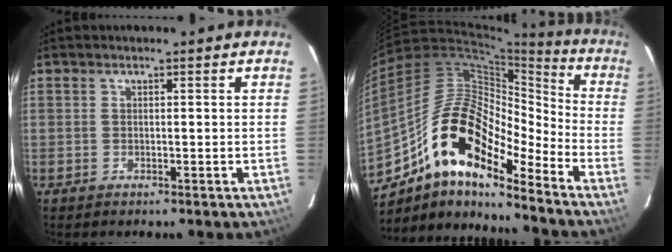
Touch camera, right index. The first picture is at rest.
{"total": 18.8, "force": [-12.0, 6.4, 13.0], "torque": [-0.218, 0.000, -0.235]}